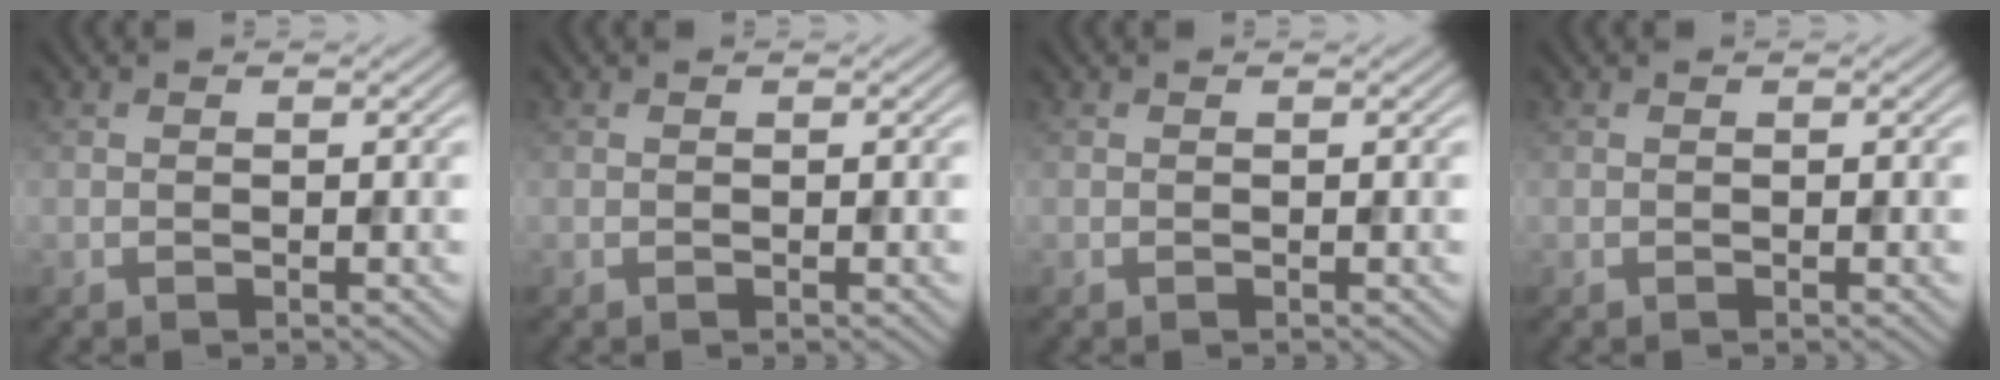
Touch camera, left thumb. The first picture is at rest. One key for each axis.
{"total": 0.0}
{"total": 0.0}
{"total": 0.0}